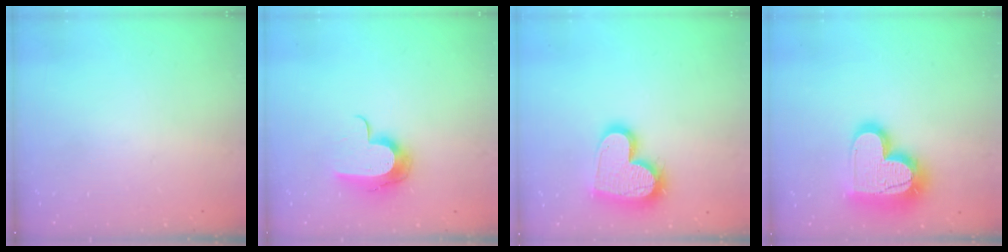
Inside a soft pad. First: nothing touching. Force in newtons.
{"total": 11.3, "press": 11.2, "slide": 0.7}
{"total": 18.9, "press": 18.9, "slide": 1.5}
{"total": 21.0, "press": 21.0, "slide": 1.7}